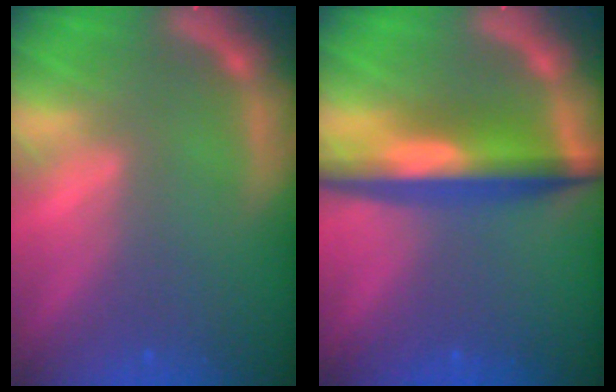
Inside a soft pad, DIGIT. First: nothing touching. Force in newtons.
{"total": 7.1}